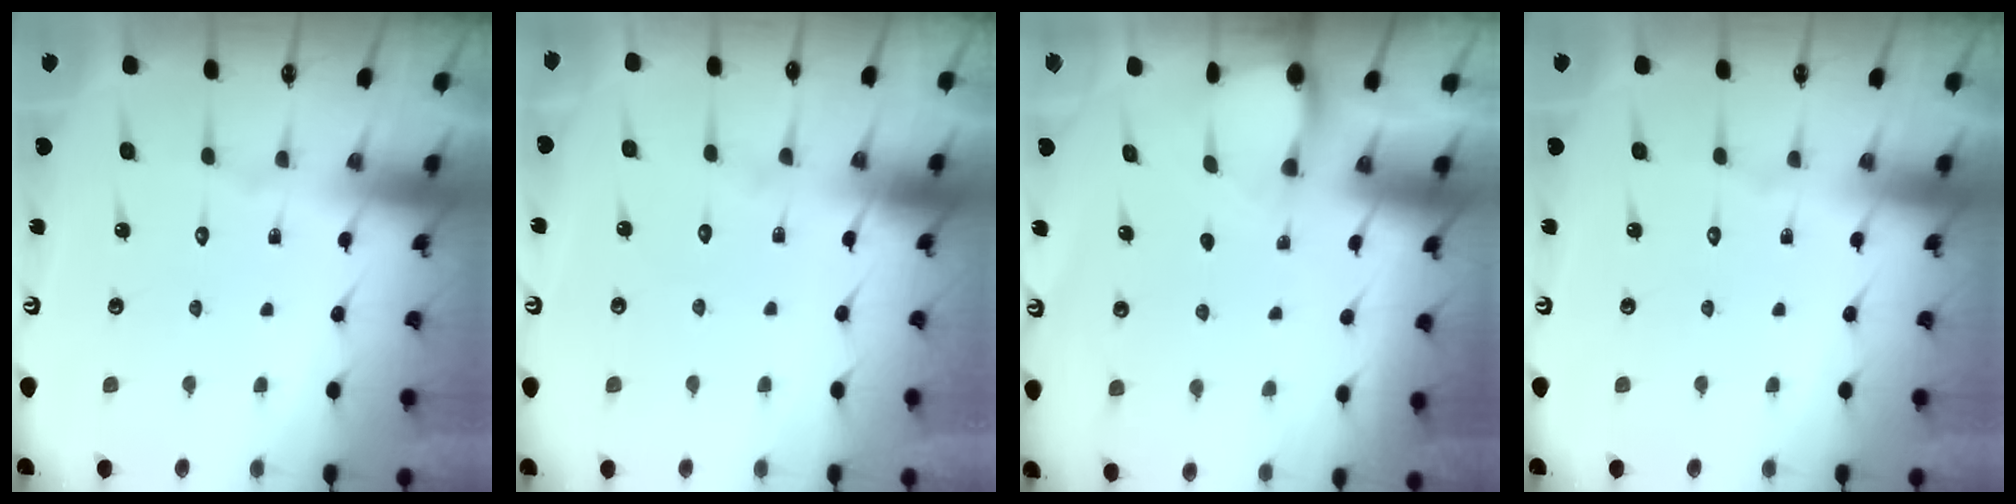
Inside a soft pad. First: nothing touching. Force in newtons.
{"total": 3.3, "press": 3.3, "slide": 0.4}
{"total": 2.8, "press": 2.8, "slide": 0.3}
{"total": 0.0}